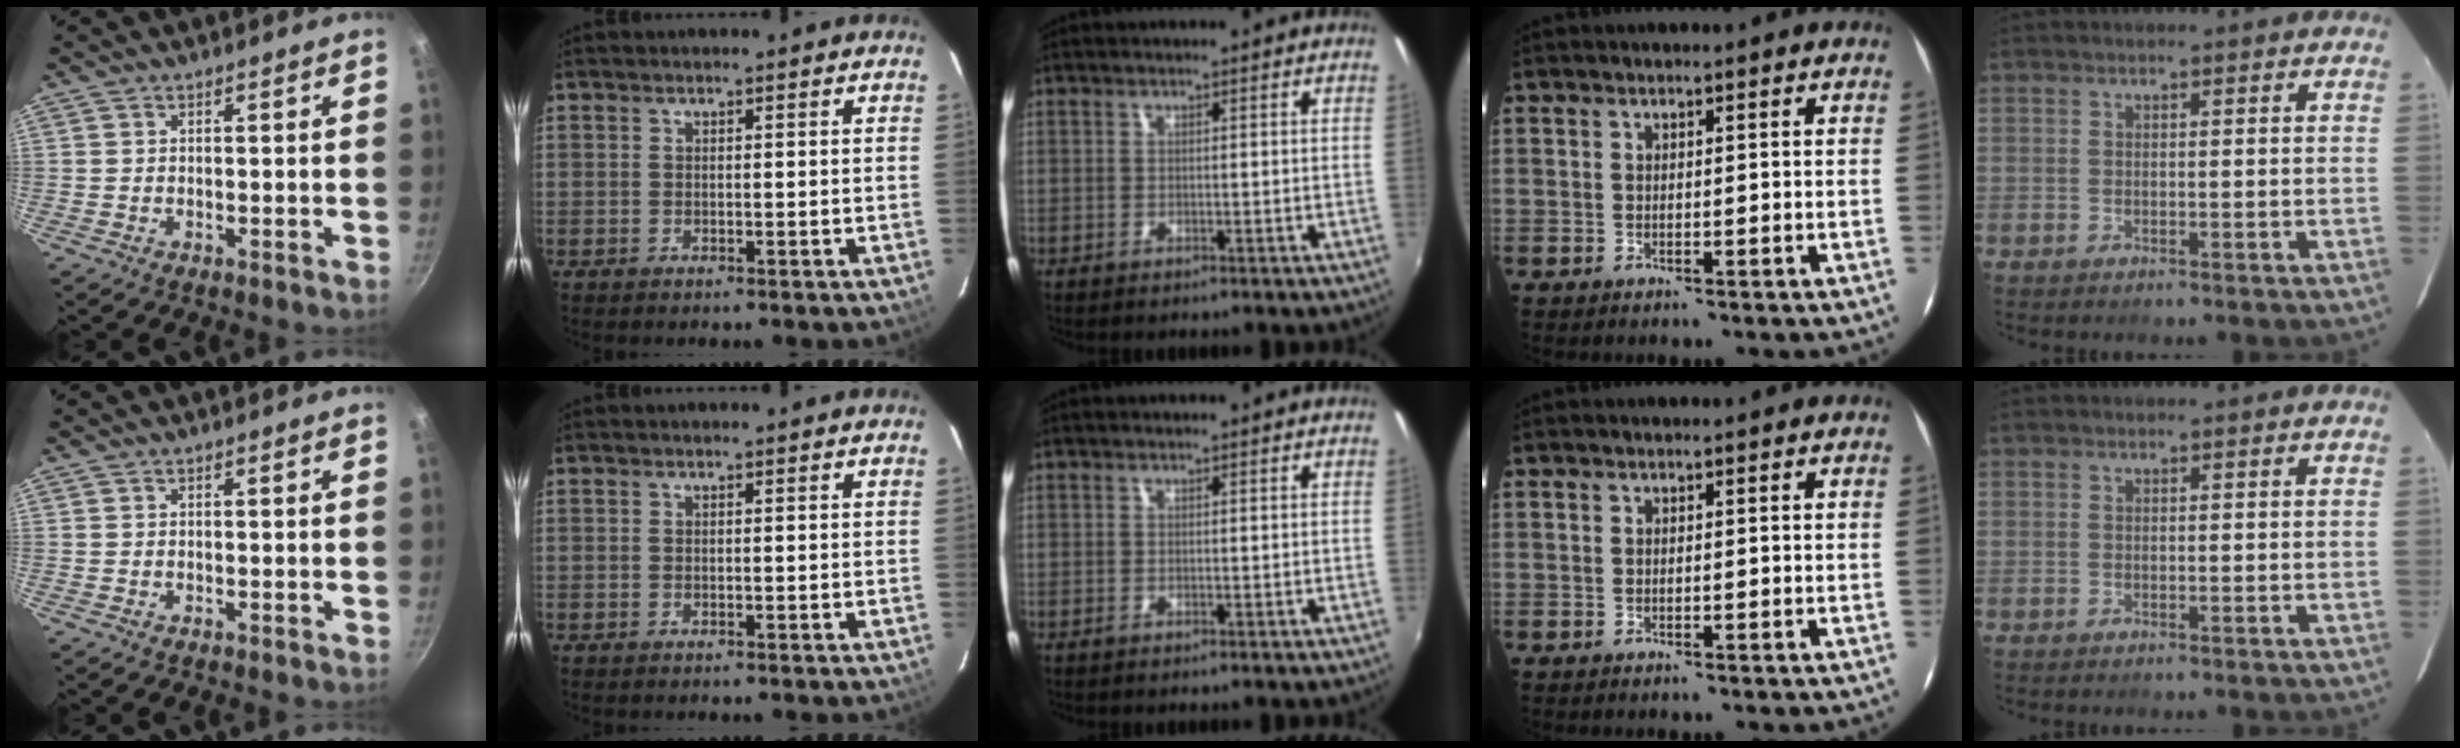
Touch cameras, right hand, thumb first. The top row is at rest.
{}